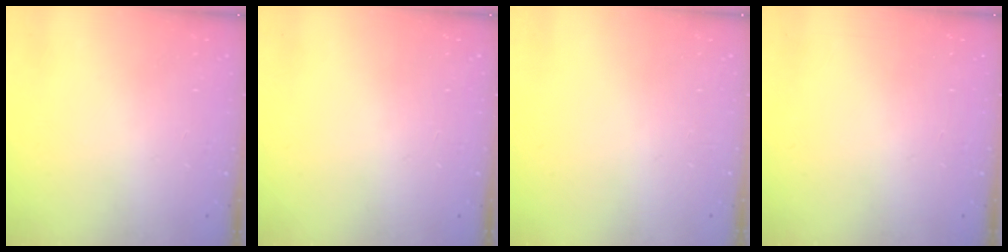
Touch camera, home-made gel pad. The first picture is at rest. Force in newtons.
{"total": 0.0}
{"total": 0.0}
{"total": 0.0}